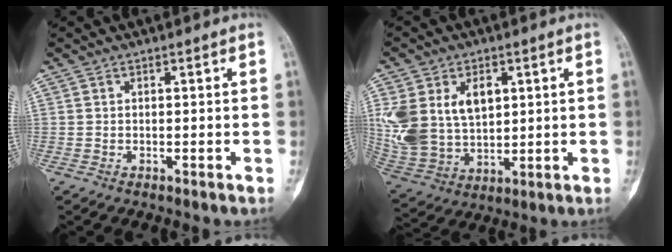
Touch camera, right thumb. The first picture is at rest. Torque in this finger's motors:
{"motor_torque": [-0.34, 1.94, 0.31, -0.05, 0.10]}